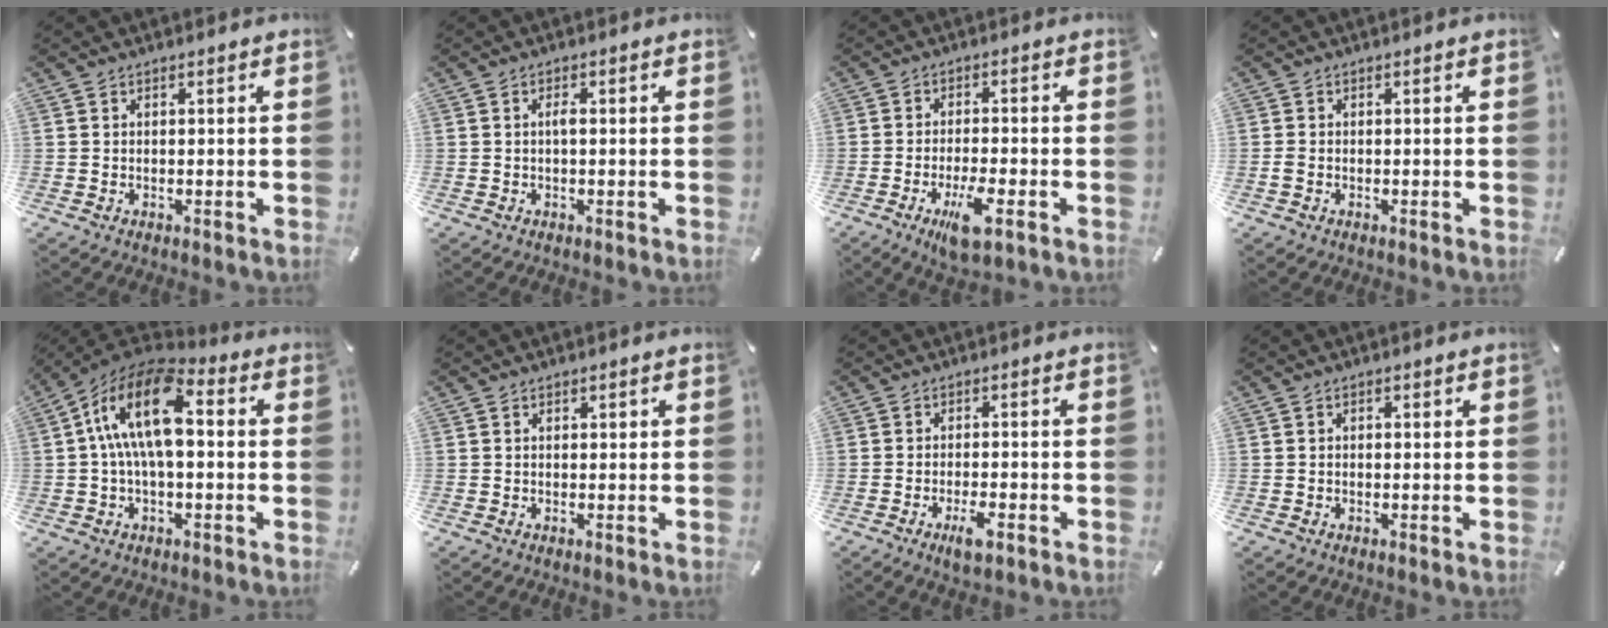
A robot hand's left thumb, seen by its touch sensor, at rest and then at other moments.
{"total": 1.7, "force": [0.0, 0.6, 1.6], "torque": [-0.031, 0.003, -0.002]}
{"total": 7.6, "force": [-3.7, 1.9, 6.4], "torque": [-0.122, 0.002, -0.062]}
{"total": 0.9, "force": [-0.3, 0.7, 0.5], "torque": [-0.009, 0.003, -0.007]}
{"total": 16.5, "force": [2.6, 8.5, 13.9], "torque": [-0.263, -0.003, 0.045]}
{"total": 0.8, "force": [0.1, 0.6, 0.6], "torque": [-0.012, 0.004, 0.001]}
{"total": 4.6, "force": [-2.5, 1.5, 3.6], "torque": [-0.060, 0.008, -0.042]}
{"total": 1.0, "force": [-0.1, 0.7, 0.6], "torque": [-0.012, 0.004, -0.003]}